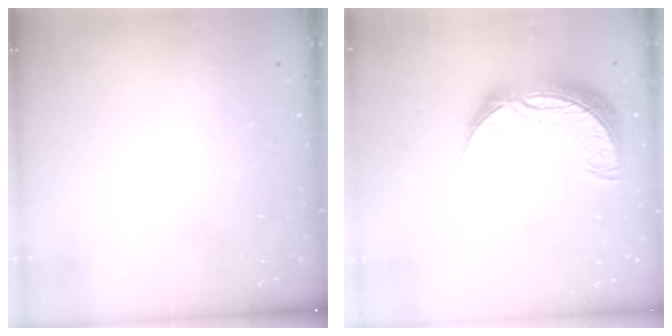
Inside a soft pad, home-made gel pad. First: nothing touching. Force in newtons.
{"total": 10.8, "press": 10.7, "slide": 1.0}